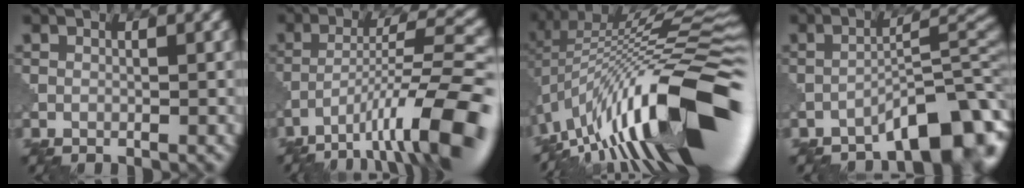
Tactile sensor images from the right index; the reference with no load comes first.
{"total": 10.8, "force": [-6.3, 1.9, 8.6], "torque": [-0.135, 0.018, -0.101]}
{"total": 17.6, "force": [-5.0, 4.9, 16.1], "torque": [-0.247, 0.040, -0.108]}
{"total": 8.2, "force": [-5.8, 2.3, 5.3], "torque": [-0.060, 0.012, -0.091]}